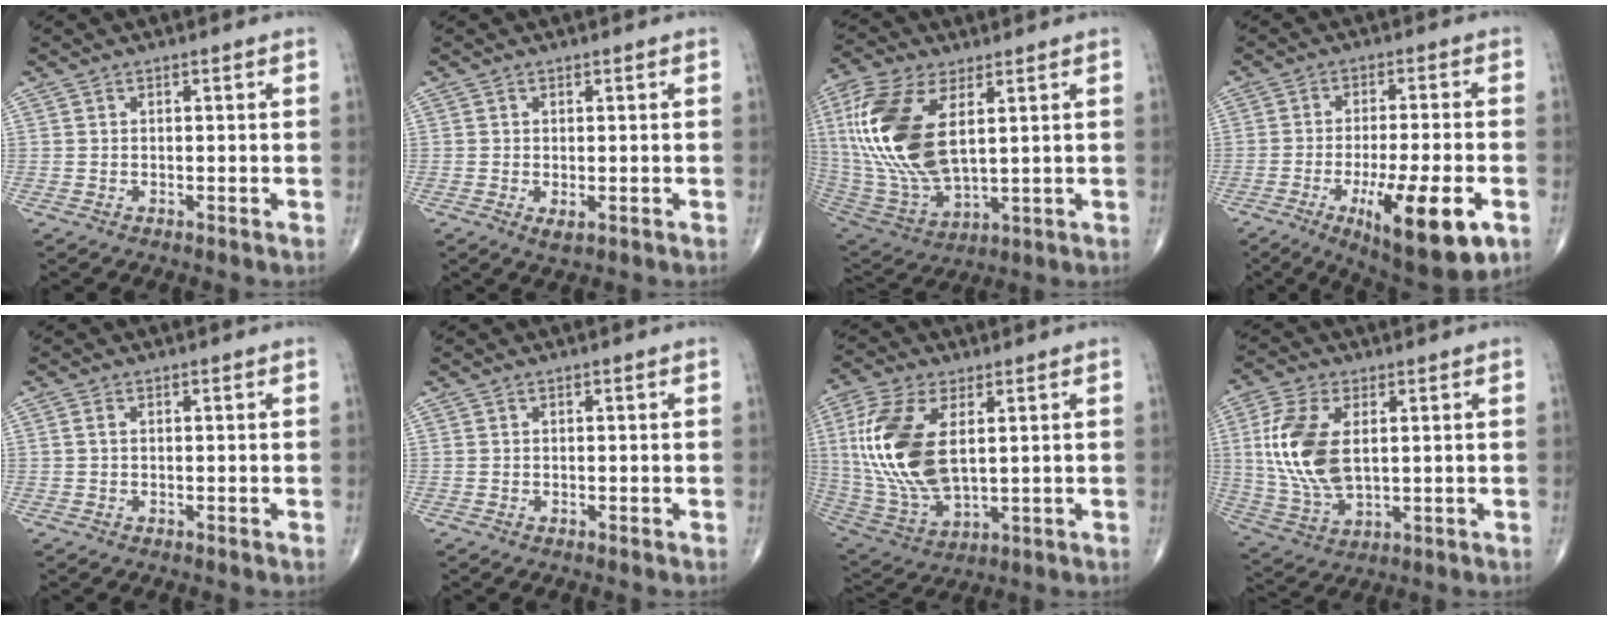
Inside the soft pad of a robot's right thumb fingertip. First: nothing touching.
{"total": 1.8, "force": [-0.5, 0.8, 1.5], "torque": [-0.027, -0.005, -0.004]}
{"total": 21.6, "force": [5.1, 10.6, 18.1], "torque": [-0.397, -0.024, 0.101]}
{"total": 16.1, "force": [-6.1, 4.0, 14.3], "torque": [-0.218, -0.001, -0.083]}
{"total": 0.9, "force": [0.1, 0.5, 0.7], "torque": [-0.017, 0.003, 0.001]}
{"total": 0.0}
{"total": 18.3, "force": [3.3, 9.3, 15.4], "torque": [-0.334, -0.015, 0.071]}
{"total": 14.0, "force": [2.2, 7.6, 11.6], "torque": [-0.245, -0.009, 0.049]}